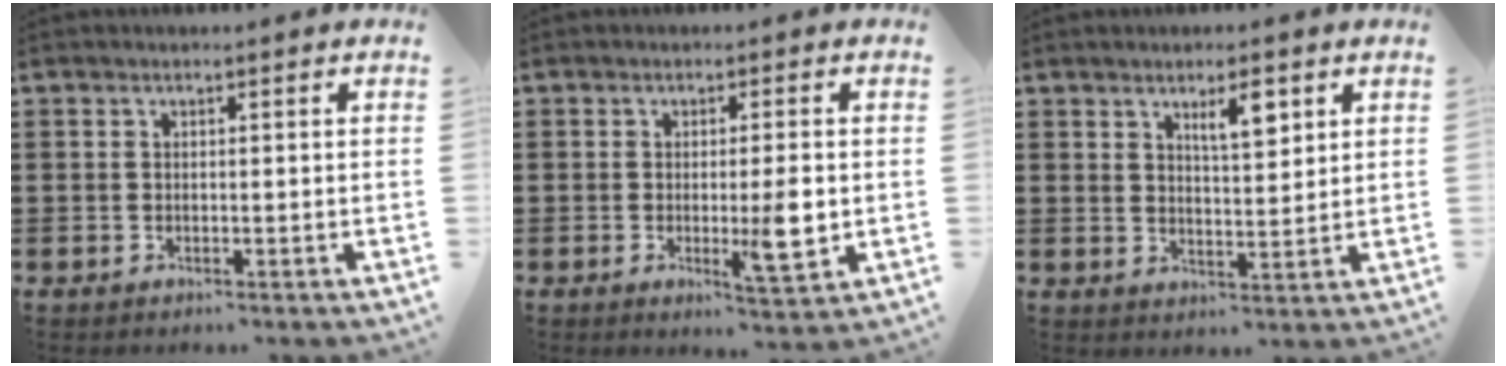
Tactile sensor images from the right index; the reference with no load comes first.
{"total": 5.7, "force": [-0.7, 1.0, 5.6], "torque": [-0.093, -0.013, -0.014]}
{"total": 4.8, "force": [2.7, 1.6, 3.6], "torque": [-0.053, -0.003, 0.041]}